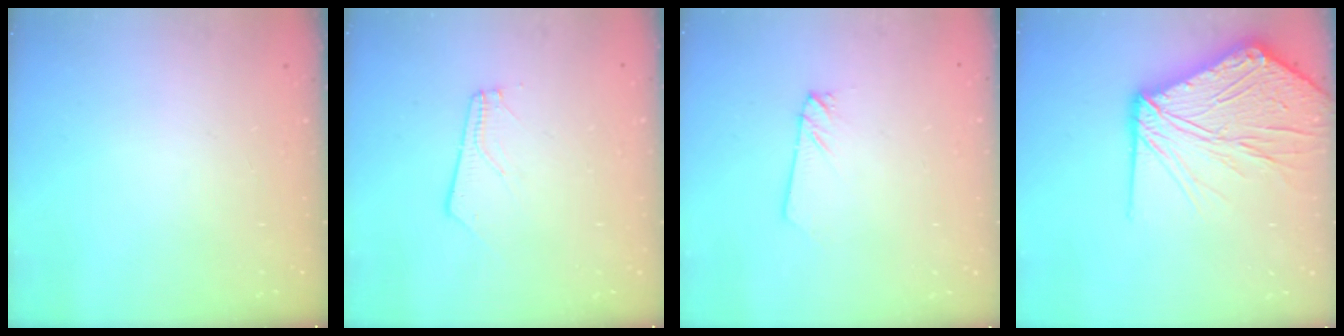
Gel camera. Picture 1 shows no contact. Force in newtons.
{"total": 4.0, "press": 3.9, "slide": 0.5}
{"total": 1.6, "press": 1.6, "slide": 0.0}
{"total": 21.9, "press": 21.7, "slide": 2.3}